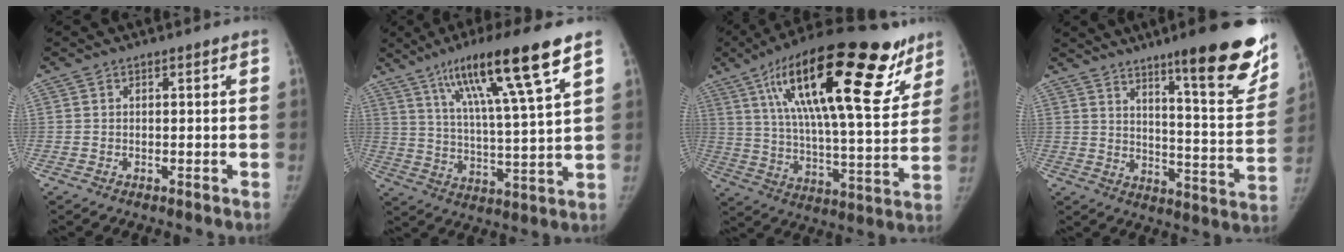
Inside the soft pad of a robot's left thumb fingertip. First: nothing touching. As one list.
[{"total": 17.9, "force": [10.3, 1.4, 14.6], "torque": [-0.243, -0.033, 0.174]}, {"total": 30.2, "force": [15.9, 9.7, 23.8], "torque": [-0.351, -0.027, 0.256]}, {"total": 21.1, "force": [13.6, 3.2, 15.8], "torque": [-0.180, -0.084, 0.197]}]